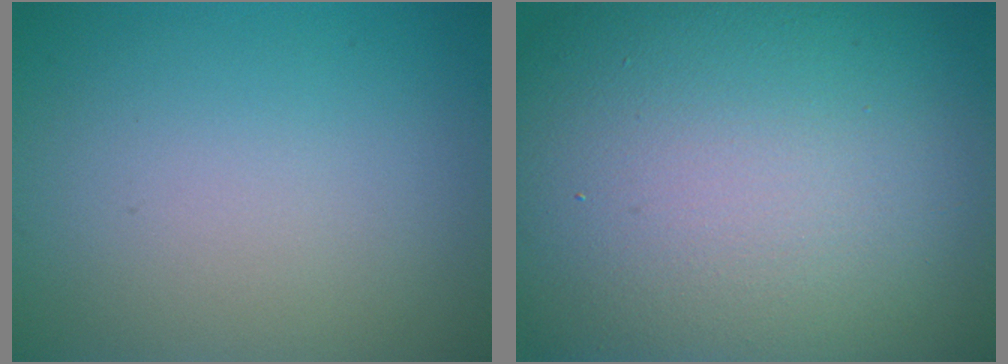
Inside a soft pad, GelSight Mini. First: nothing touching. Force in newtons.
{"total": 20.5, "press": 20.5, "slide": 0.9}